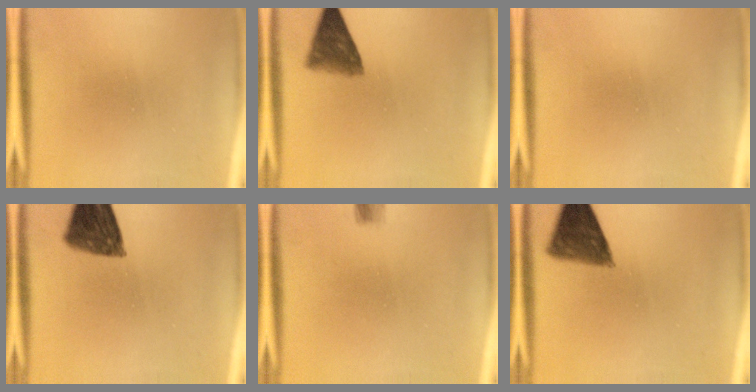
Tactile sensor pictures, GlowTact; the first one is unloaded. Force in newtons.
{"total": 6.8}
{"total": 0.0}
{"total": 11.4}
{"total": 1.6}
{"total": 8.2}